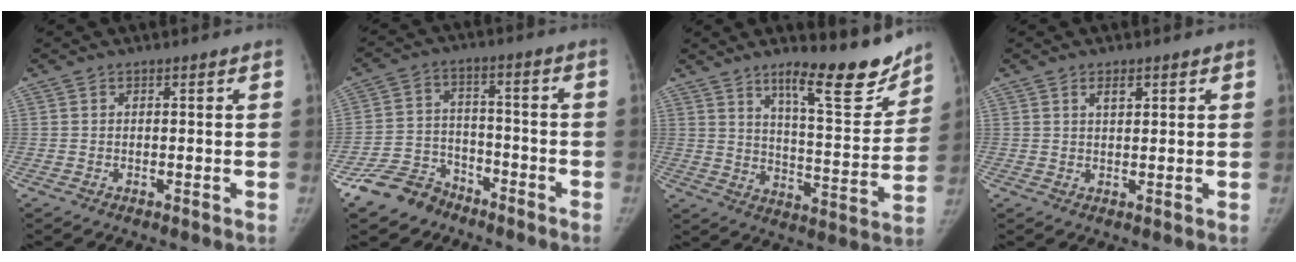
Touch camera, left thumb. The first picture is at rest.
{"total": 9.5, "force": [-7.2, 6.0, 2.0], "torque": [-0.019, 0.050, -0.135]}
{"total": 16.2, "force": [12.1, 3.8, 10.0], "torque": [-0.104, -0.090, 0.190]}
{"total": 2.2, "force": [1.3, 0.9, 1.6], "torque": [-0.024, -0.006, 0.022]}